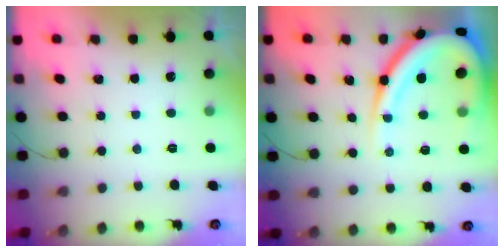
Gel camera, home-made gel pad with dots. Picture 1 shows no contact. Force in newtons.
{"total": 19.0, "press": 19.0, "slide": 1.5}